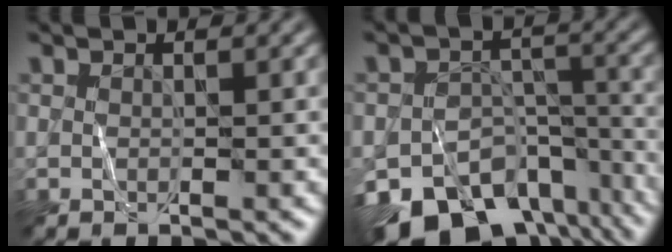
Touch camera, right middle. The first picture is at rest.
{"total": 16.2, "force": [-11.3, 9.6, 6.4], "torque": [-0.119, -0.034, -0.134]}